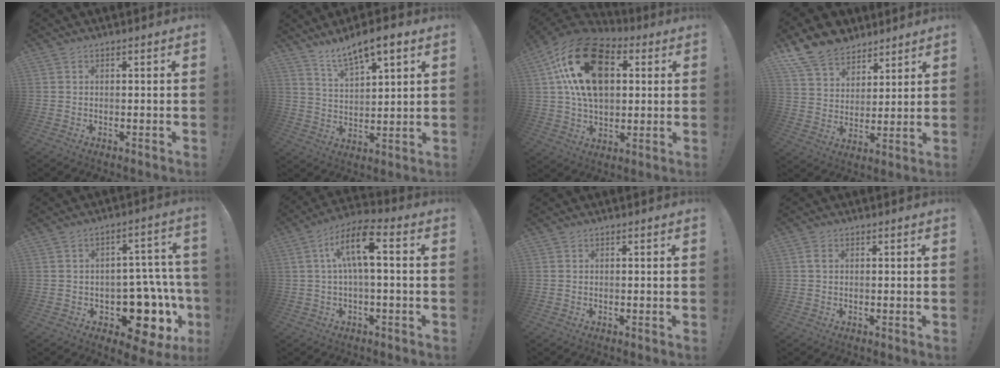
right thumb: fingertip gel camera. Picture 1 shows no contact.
{"total": 9.4, "force": [7.2, 2.5, 5.6], "torque": [-0.096, -0.038, 0.127]}
{"total": 24.0, "force": [7.1, 15.4, 17.0], "torque": [-0.294, -0.018, 0.126]}
{"total": 12.7, "force": [9.9, 7.3, 3.3], "torque": [-0.070, -0.070, 0.194]}
{"total": 15.6, "force": [-5.8, 9.9, 10.5], "torque": [-0.094, 0.043, -0.080]}
{"total": 12.4, "force": [2.4, 3.9, 11.5], "torque": [-0.201, 0.000, 0.036]}
{"total": 0.0}
{"total": 1.6, "force": [0.2, 1.2, 1.1], "torque": [-0.018, 0.003, 0.004]}